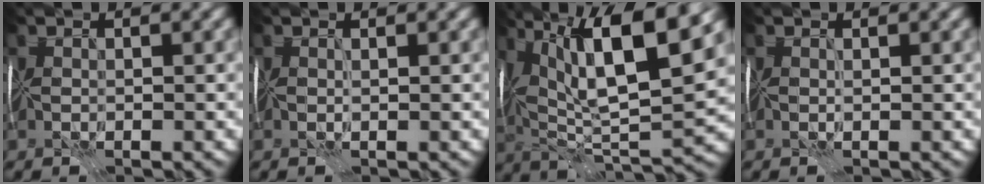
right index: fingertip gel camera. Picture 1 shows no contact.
{"total": 0.0}
{"total": 13.2, "force": [5.3, 3.9, 11.4], "torque": [-0.201, 0.002, 0.094]}
{"total": 0.0}